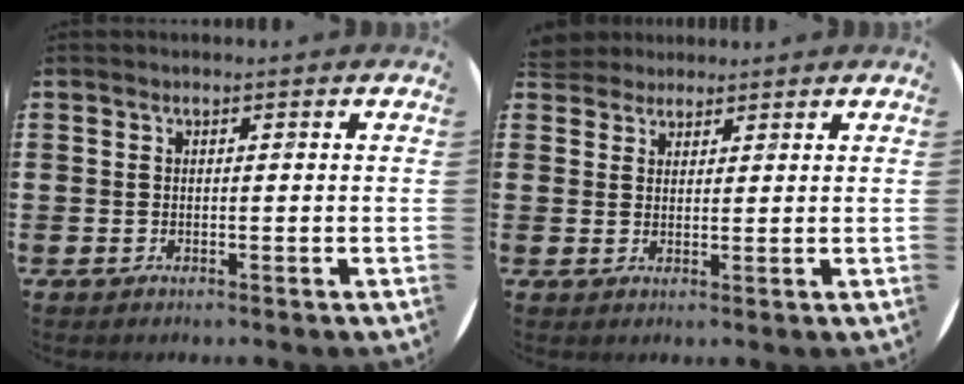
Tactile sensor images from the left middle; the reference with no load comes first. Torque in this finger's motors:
{"motor_torque": [0.72, -0.86, 0.04, -0.01]}